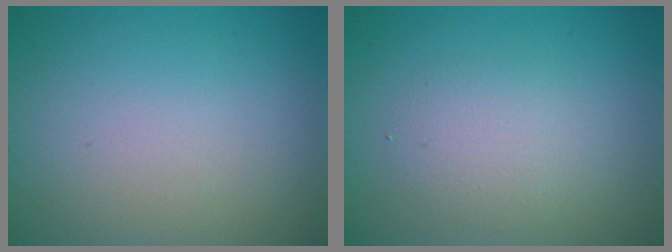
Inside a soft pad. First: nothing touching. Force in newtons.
{"total": 2.2, "press": 2.2, "slide": 0.1}